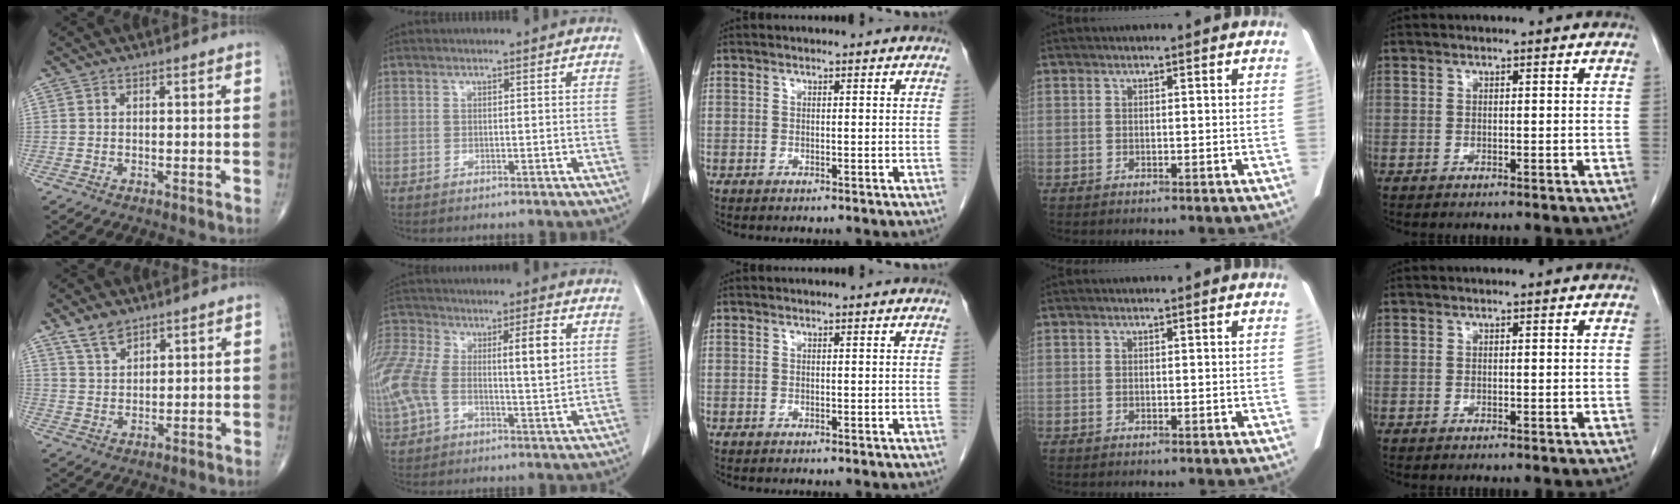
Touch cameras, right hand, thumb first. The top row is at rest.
{"thumb": {"total": 4.4, "force": [3.4, 2.2, 1.9], "torque": [-0.025, -0.019, 0.070]}, "index": {"total": 19.6, "force": [1.8, 9.1, 17.2], "torque": [-0.389, 0.037, 0.032]}}